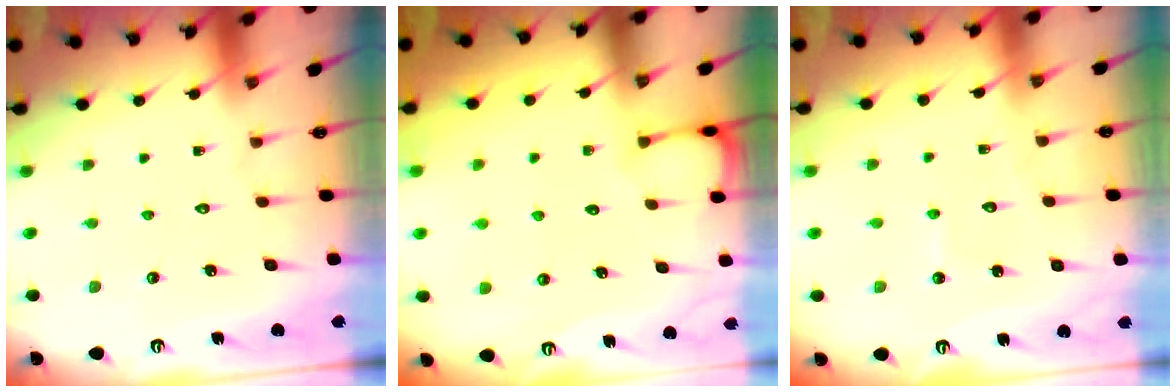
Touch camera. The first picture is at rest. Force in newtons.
{"total": 2.0, "press": 2.0, "slide": 0.3}
{"total": 2.6, "press": 2.6, "slide": 0.3}